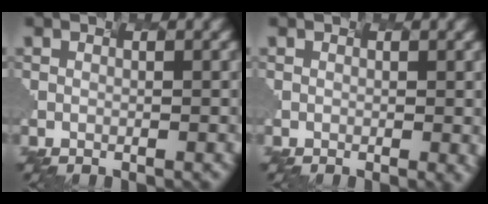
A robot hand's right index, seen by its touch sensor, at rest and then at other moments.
{"total": 1.0, "force": [-0.4, -0.2, 0.9], "torque": [-0.016, 0.001, 0.014]}